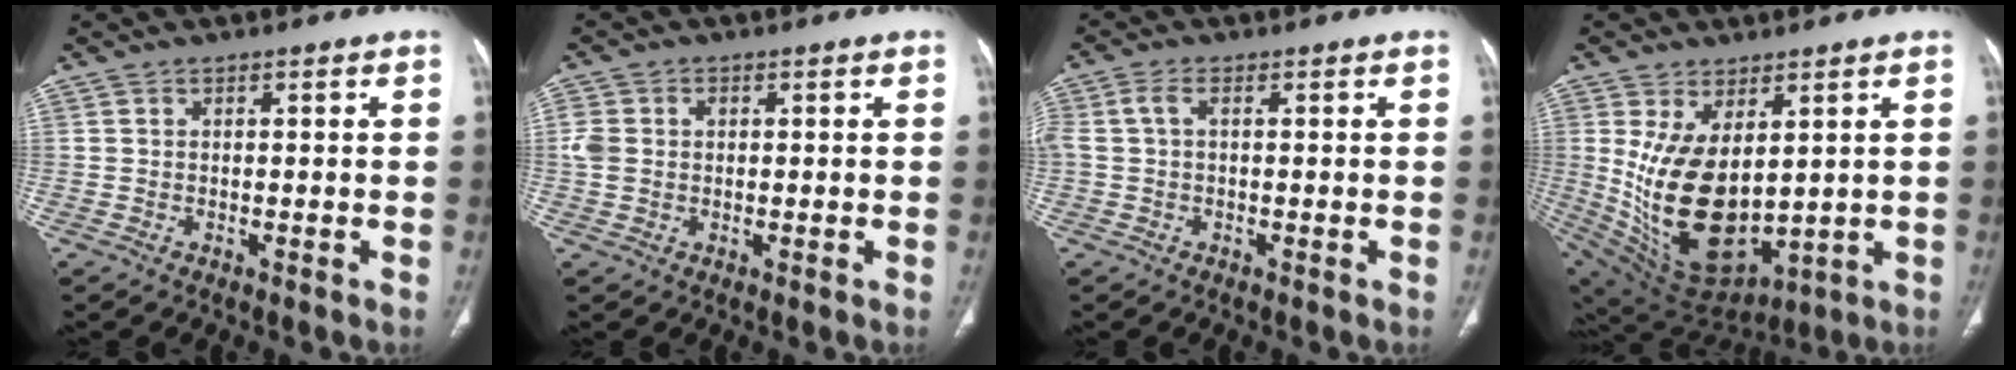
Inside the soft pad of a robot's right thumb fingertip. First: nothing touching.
{"total": 4.2, "force": [0.4, 3.3, 2.5], "torque": [-0.062, 0.014, 0.011]}
{"total": 3.4, "force": [0.7, 1.7, 2.9], "torque": [-0.089, 0.016, 0.014]}
{"total": 17.4, "force": [2.3, 9.6, 14.3], "torque": [-0.256, -0.031, 0.081]}